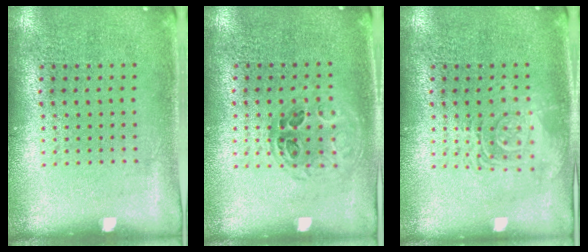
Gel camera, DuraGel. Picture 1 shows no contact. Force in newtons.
{"total": 0.9, "press": 0.9, "slide": 0.2}
{"total": 2.8, "press": 2.8, "slide": 0.4}